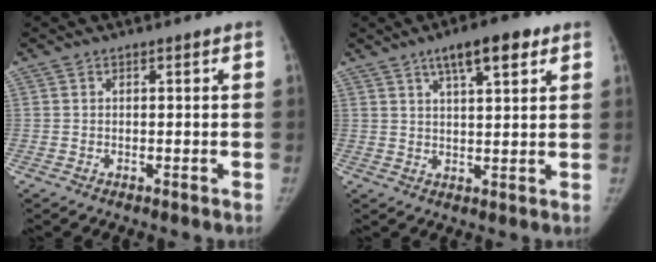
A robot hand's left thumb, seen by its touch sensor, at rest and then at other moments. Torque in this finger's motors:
{"motor_torque": [0.57, -0.19, 1.14, -0.78, 0.06]}